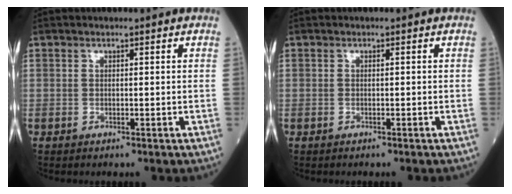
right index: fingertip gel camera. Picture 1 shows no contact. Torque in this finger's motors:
{"motor_torque": [-0.11, -0.08, -0.04, 0.00]}